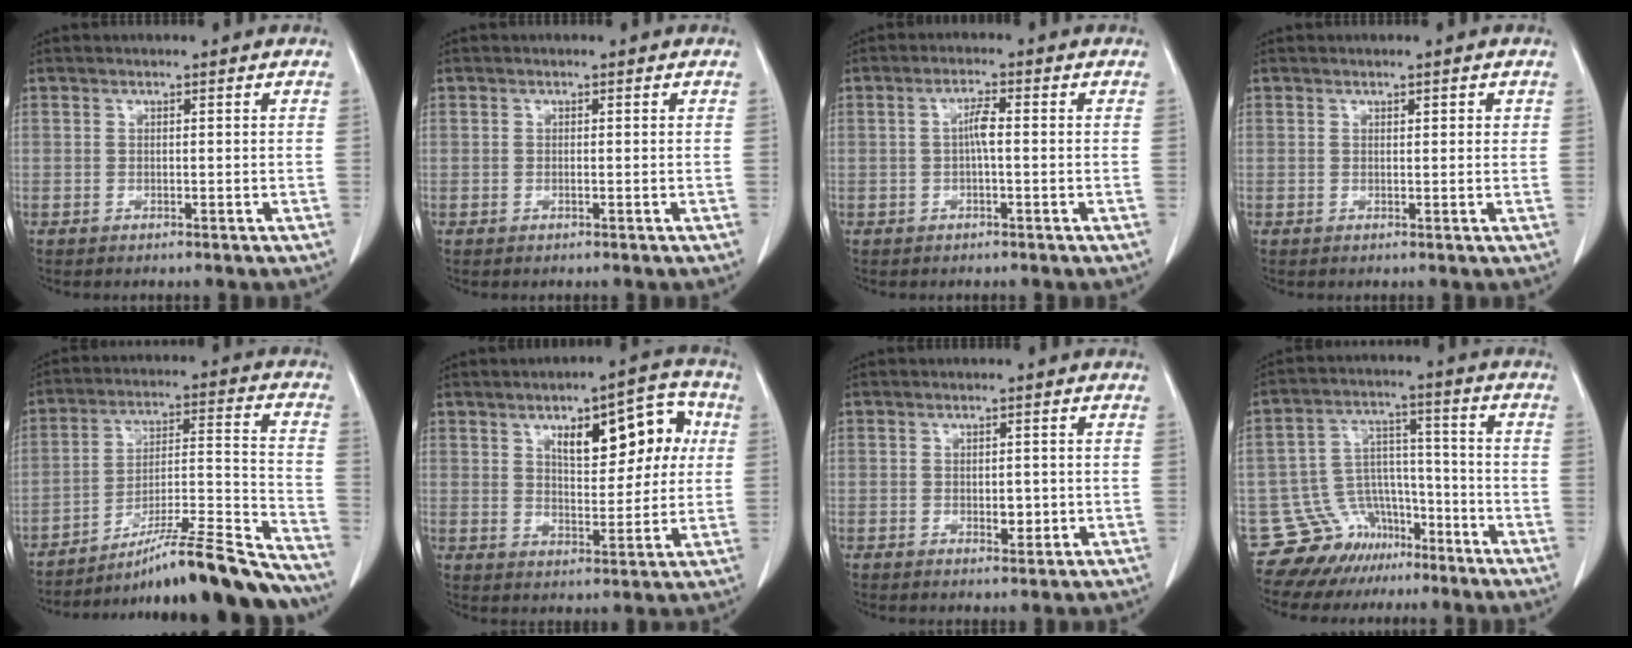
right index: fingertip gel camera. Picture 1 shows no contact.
{"total": 0.0}
{"total": 2.7, "force": [-0.1, 0.3, 2.7], "torque": [-0.051, 0.004, -0.001]}
{"total": 1.2, "force": [0.6, 0.5, 0.9], "torque": [-0.011, 0.002, 0.008]}
{"total": 20.7, "force": [-18.6, 0.0, 9.2], "torque": [-0.120, 0.009, -0.294]}
{"total": 11.9, "force": [3.9, 4.8, 10.2], "torque": [-0.133, 0.028, 0.058]}
{"total": 2.3, "force": [-0.3, 1.2, 2.0], "torque": [-0.029, -0.002, 0.001]}
{"total": 10.6, "force": [-8.0, 6.7, 1.5], "torque": [-0.023, 0.056, -0.127]}